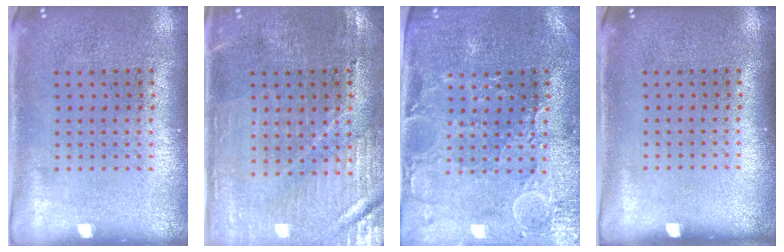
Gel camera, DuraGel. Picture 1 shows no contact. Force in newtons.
{"total": 1.1, "press": 1.1, "slide": 0.2}
{"total": 1.1, "press": 1.0, "slide": 0.4}
{"total": 0.0}